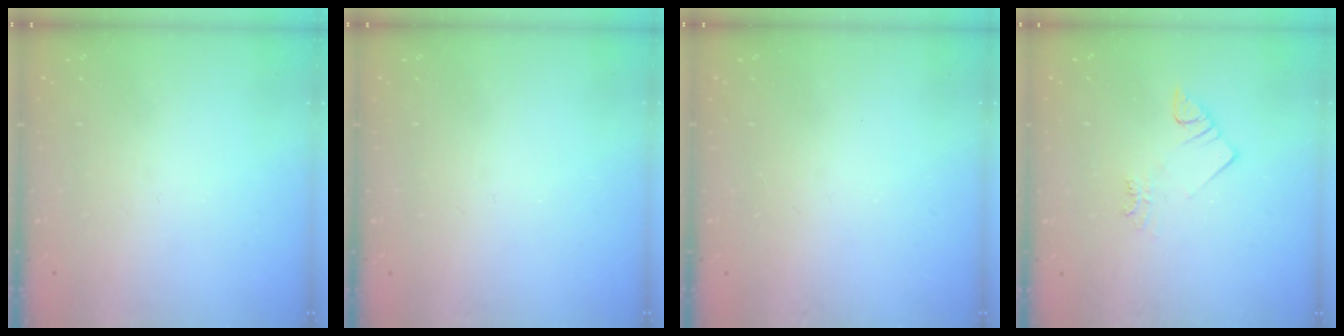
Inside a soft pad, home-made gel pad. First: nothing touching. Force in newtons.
{"total": 0.0}
{"total": 3.4, "press": 3.4, "slide": 0.4}
{"total": 1.5, "press": 1.4, "slide": 0.3}